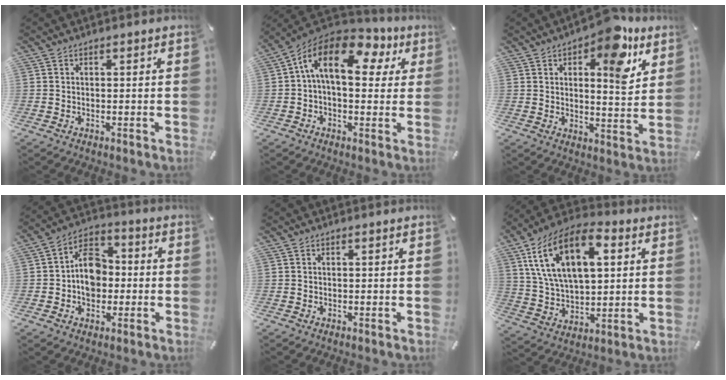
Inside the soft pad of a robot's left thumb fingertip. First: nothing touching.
{"total": 15.9, "force": [5.2, 8.6, 12.3], "torque": [-0.230, -0.011, 0.085]}
{"total": 13.3, "force": [7.2, 5.8, 9.6], "torque": [-0.110, -0.045, 0.113]}
{"total": 10.0, "force": [-0.9, 8.1, 5.7], "torque": [-0.090, 0.023, -0.013]}
{"total": 0.0}
{"total": 18.8, "force": [7.3, 10.9, 13.4], "torque": [-0.277, -0.009, 0.123]}